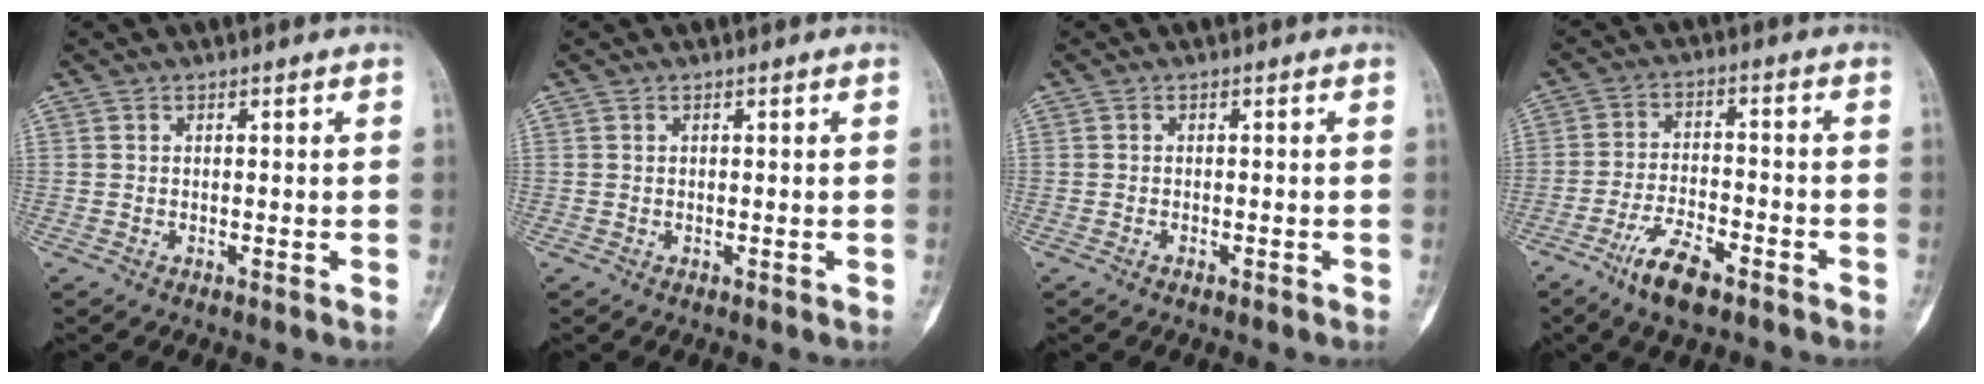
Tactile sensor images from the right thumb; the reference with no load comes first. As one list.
[{"total": 0.0}, {"total": 0.9, "force": [-0.6, 0.4, 0.4], "torque": [-0.006, 0.002, -0.013]}, {"total": 8.8, "force": [-5.9, 3.2, 5.7], "torque": [-0.103, 0.027, -0.109]}]